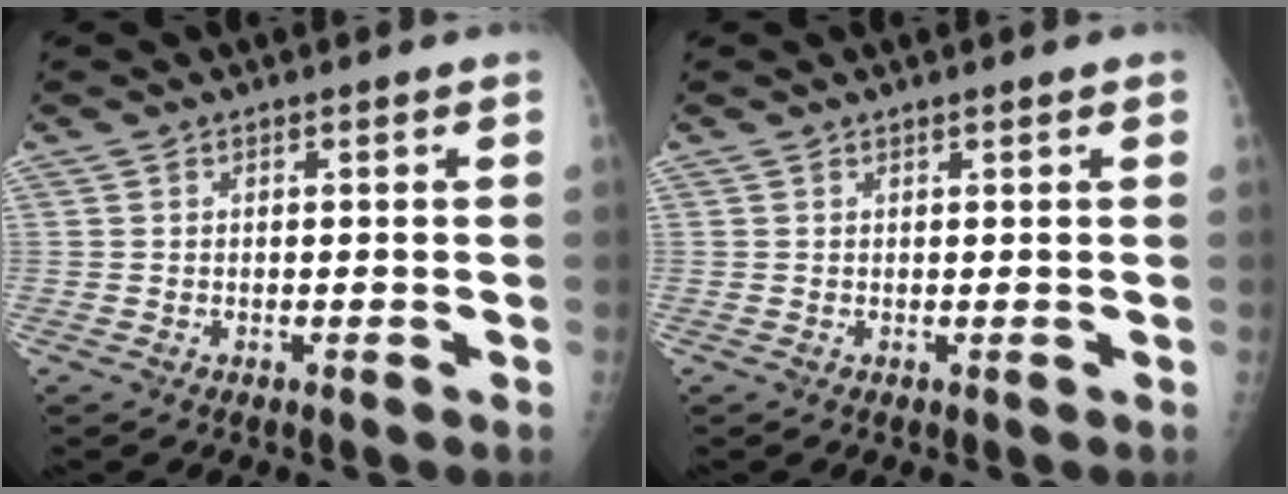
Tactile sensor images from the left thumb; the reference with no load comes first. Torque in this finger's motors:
{"motor_torque": [-0.12, 0.07, -0.31, -0.33, 0.03]}